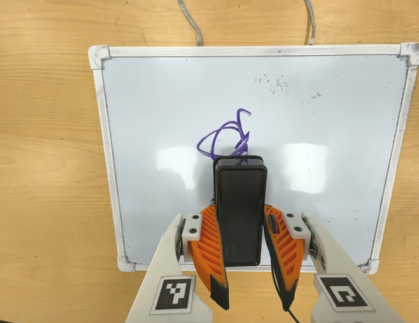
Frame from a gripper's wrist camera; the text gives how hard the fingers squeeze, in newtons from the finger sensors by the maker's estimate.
{"total": 6.6, "left": 5.3, "right": 8.0}